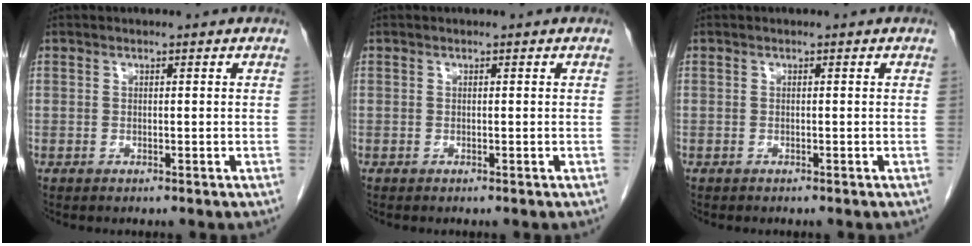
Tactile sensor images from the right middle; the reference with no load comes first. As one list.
[{"total": 0.0}, {"total": 0.0}]